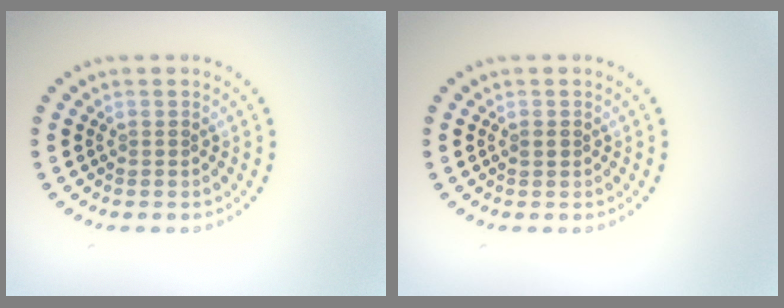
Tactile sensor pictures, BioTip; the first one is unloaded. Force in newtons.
{"total": 0.8, "press": 0.8, "slide": 0.1}